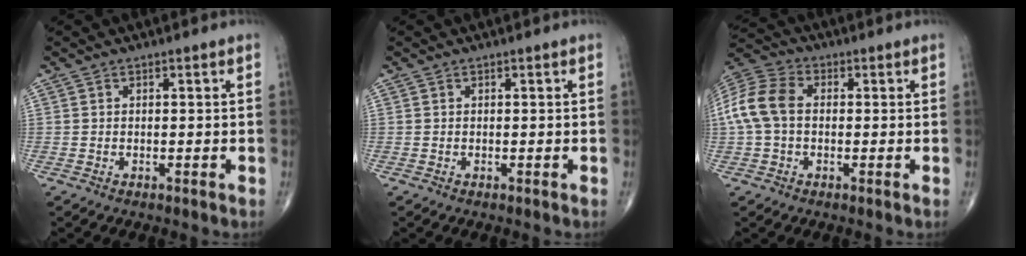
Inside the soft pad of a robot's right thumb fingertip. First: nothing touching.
{"total": 0.0}
{"total": 10.5, "force": [0.3, 7.3, 7.6], "torque": [-0.164, 0.029, -0.002]}